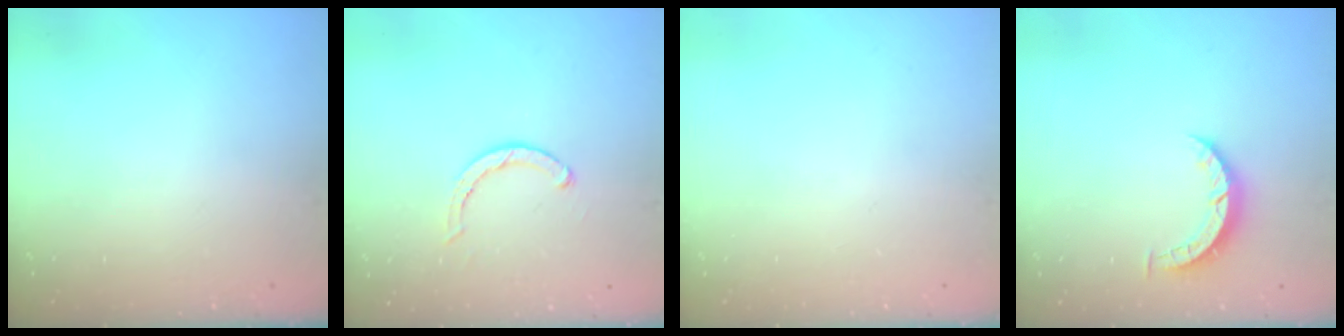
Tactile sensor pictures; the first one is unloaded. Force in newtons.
{"total": 2.8, "press": 2.8, "slide": 0.2}
{"total": 0.0}
{"total": 3.6, "press": 3.6, "slide": 0.4}